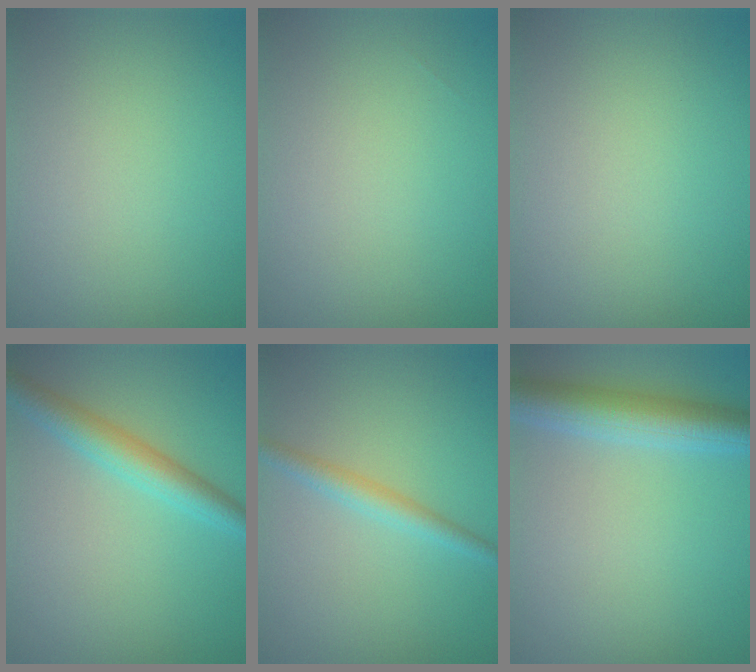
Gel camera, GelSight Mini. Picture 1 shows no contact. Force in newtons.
{"total": 0.0}
{"total": 0.0}
{"total": 3.6, "press": 3.6, "slide": 0.1}
{"total": 2.1, "press": 2.1, "slide": 0.1}
{"total": 5.2, "press": 5.2, "slide": 0.2}